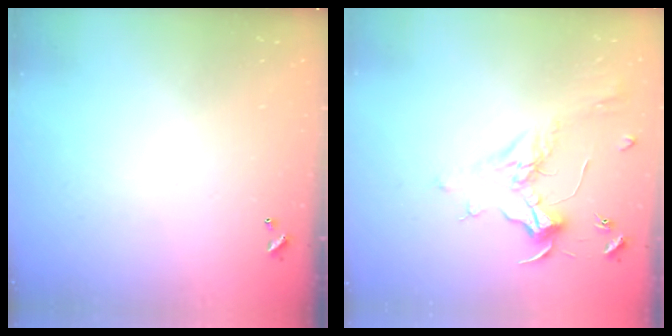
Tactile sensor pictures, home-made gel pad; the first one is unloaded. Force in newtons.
{"total": 2.0, "press": 1.9, "slide": 0.7}